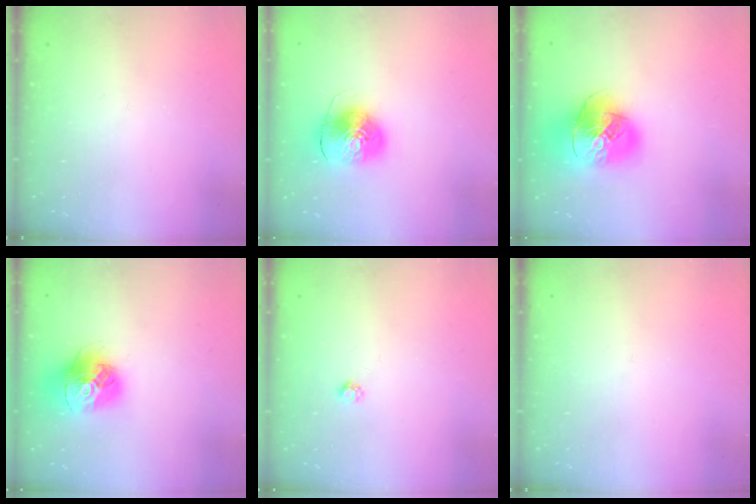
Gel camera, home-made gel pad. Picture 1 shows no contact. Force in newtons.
{"total": 9.2, "press": 9.0, "slide": 1.5}
{"total": 19.7, "press": 19.5, "slide": 2.7}
{"total": 17.0, "press": 16.9, "slide": 1.7}
{"total": 2.7, "press": 2.7, "slide": 0.4}
{"total": 0.0}